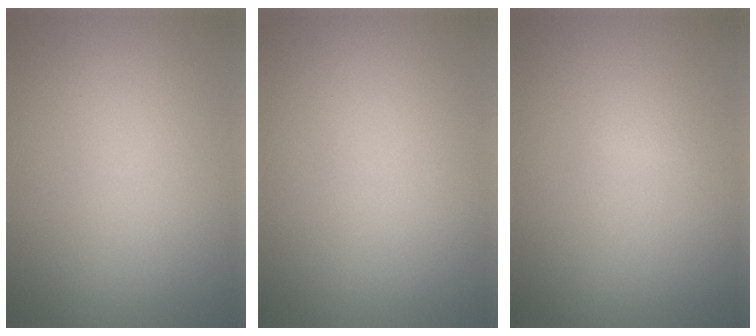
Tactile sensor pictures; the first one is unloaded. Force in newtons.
{"total": 0.0}
{"total": 0.6, "press": 0.6, "slide": 0.1}